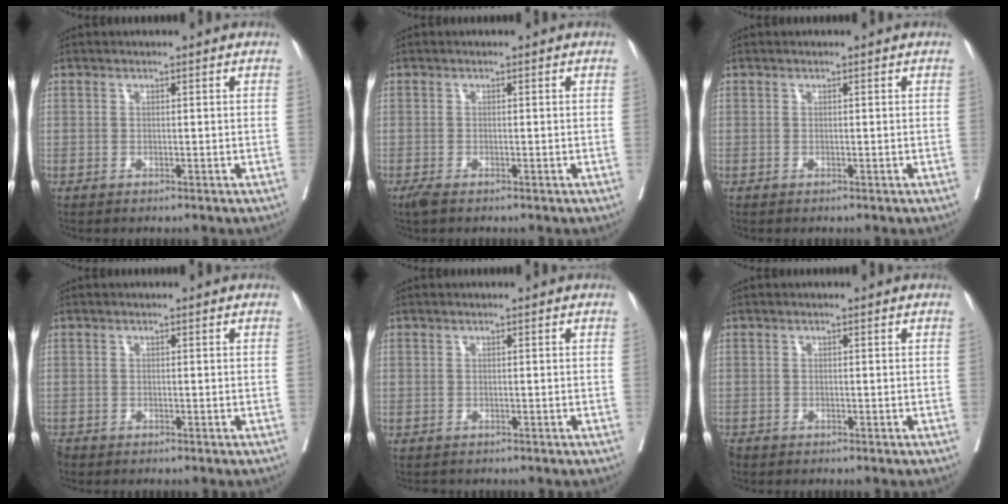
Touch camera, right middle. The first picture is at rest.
{"total": 1.4, "force": [-1.1, 0.3, 0.9], "torque": [-0.021, -0.006, -0.020]}
{"total": 0.0}
{"total": 1.2, "force": [-1.1, 0.5, 0.2], "torque": [-0.007, -0.003, -0.019]}
{"total": 0.8, "force": [-0.8, 0.3, 0.1], "torque": [-0.015, -0.004, -0.014]}
{"total": 1.3, "force": [-1.1, 0.6, 0.3], "torque": [-0.010, -0.003, -0.019]}